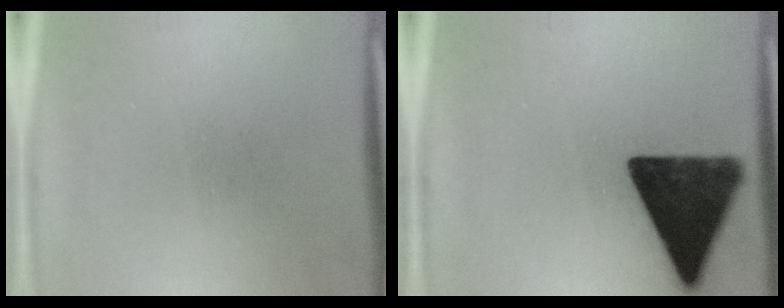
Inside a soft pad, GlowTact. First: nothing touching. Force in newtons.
{"total": 16.1}